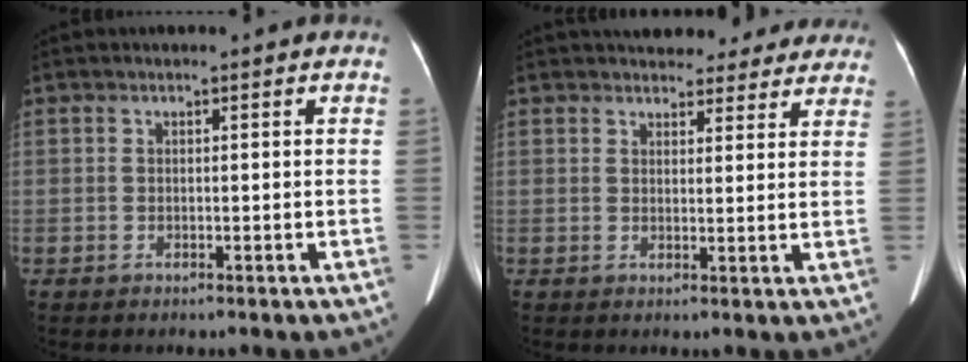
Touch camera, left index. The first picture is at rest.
{"total": 15.4, "force": [13.8, 5.5, 4.2], "torque": [-0.033, 0.016, 0.155]}